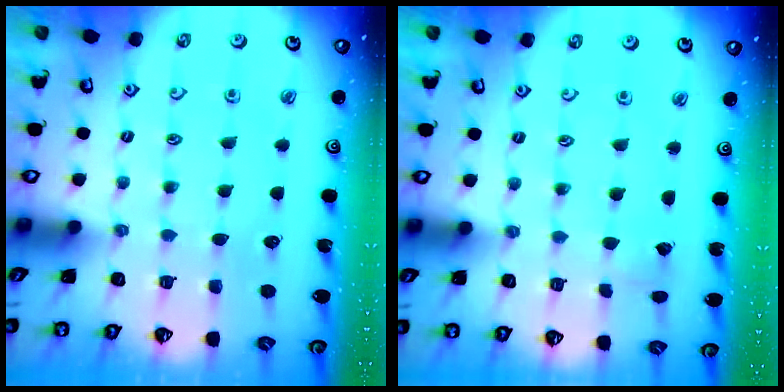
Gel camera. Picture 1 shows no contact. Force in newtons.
{"total": 2.7, "press": 2.6, "slide": 0.3}